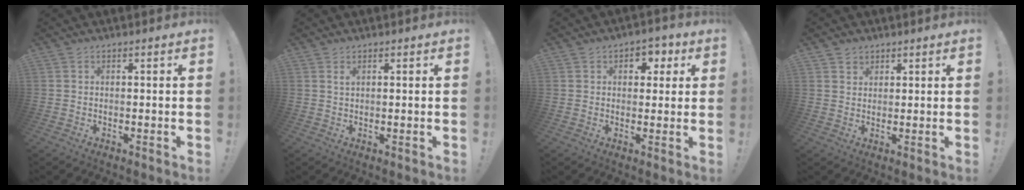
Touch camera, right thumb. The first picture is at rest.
{"total": 1.2, "force": [0.7, 0.3, 1.0], "torque": [-0.017, 0.000, 0.010]}
{"total": 5.0, "force": [1.5, 4.1, 2.5], "torque": [-0.016, -0.005, 0.022]}
{"total": 2.6, "force": [1.9, 1.7, 0.2], "torque": [0.002, -0.012, 0.034]}